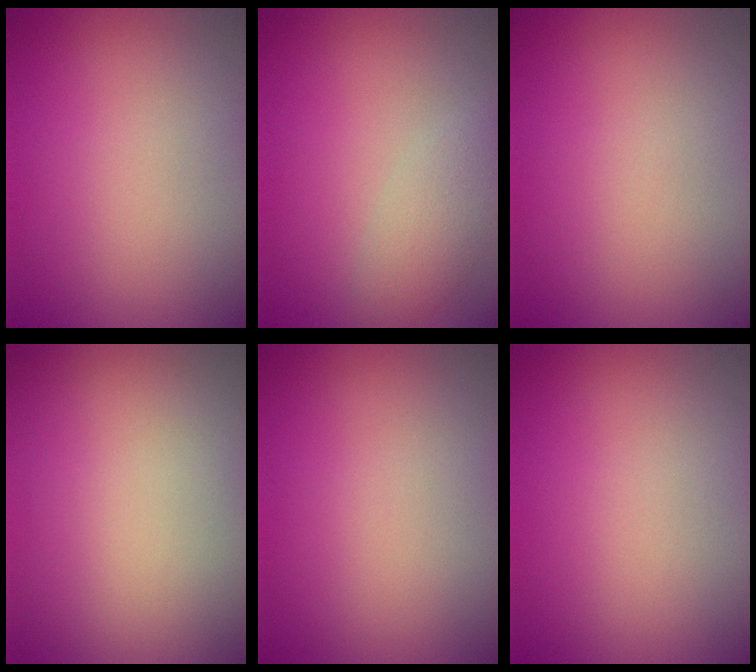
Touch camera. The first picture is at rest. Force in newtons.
{"total": 2.5, "press": 2.5, "slide": 0.0}
{"total": 0.0}
{"total": 0.0}
{"total": 0.0}
{"total": 0.0}